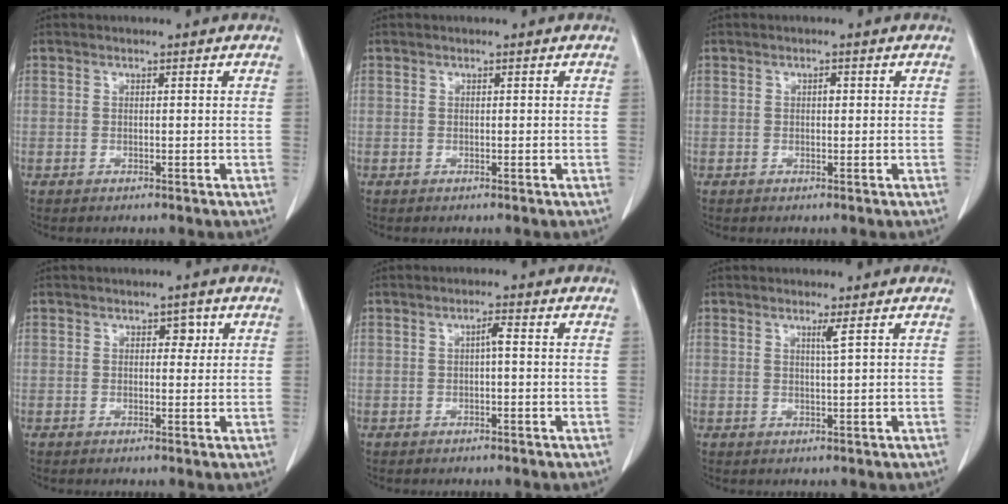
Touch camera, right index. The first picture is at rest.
{"total": 0.0}
{"total": 0.8, "force": [0.1, 0.4, 0.6], "torque": [-0.010, 0.002, 0.001]}
{"total": 1.8, "force": [0.7, 1.2, 1.1], "torque": [-0.008, 0.004, 0.006]}
{"total": 1.5, "force": [0.0, 0.2, 1.5], "torque": [-0.025, 0.004, 0.001]}
{"total": 1.4, "force": [0.7, -0.5, 1.1], "torque": [-0.027, -0.008, 0.015]}